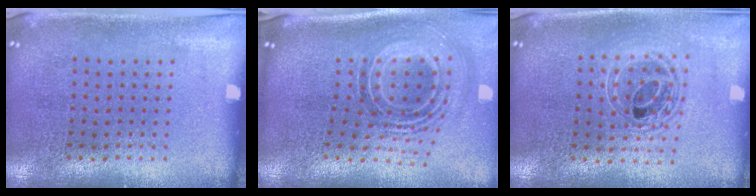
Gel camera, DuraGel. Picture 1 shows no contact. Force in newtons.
{"total": 2.0, "press": 1.4, "slide": 1.3}
{"total": 1.6, "press": 1.4, "slide": 0.9}